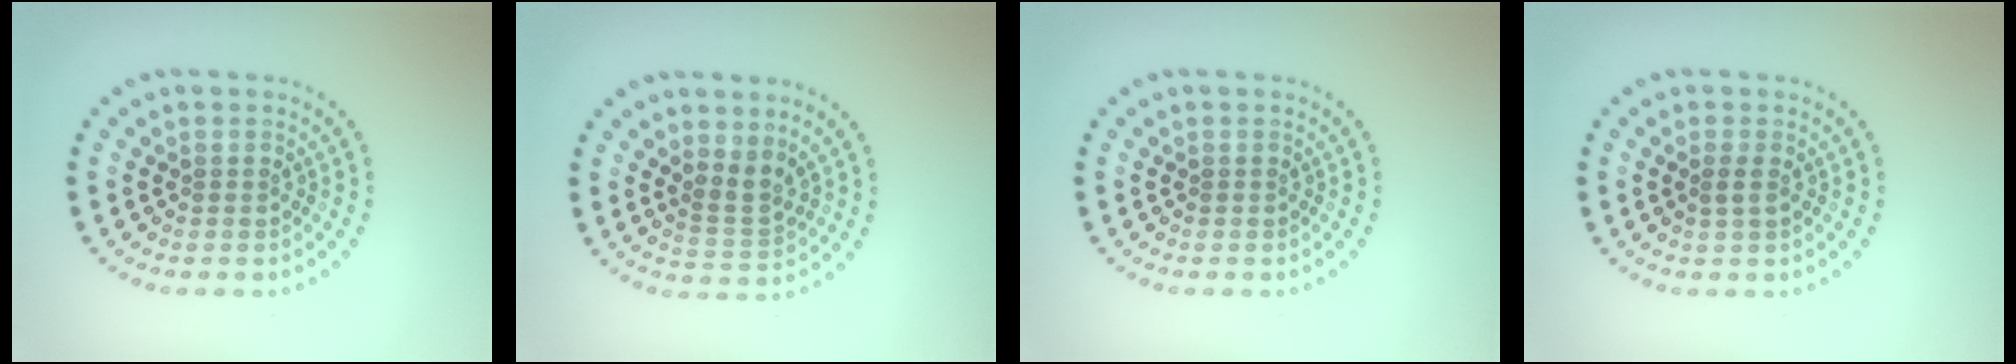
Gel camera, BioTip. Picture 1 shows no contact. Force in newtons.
{"total": 2.2, "press": 1.6, "slide": 1.6}
{"total": 0.0}
{"total": 1.0, "press": 1.0, "slide": 0.2}